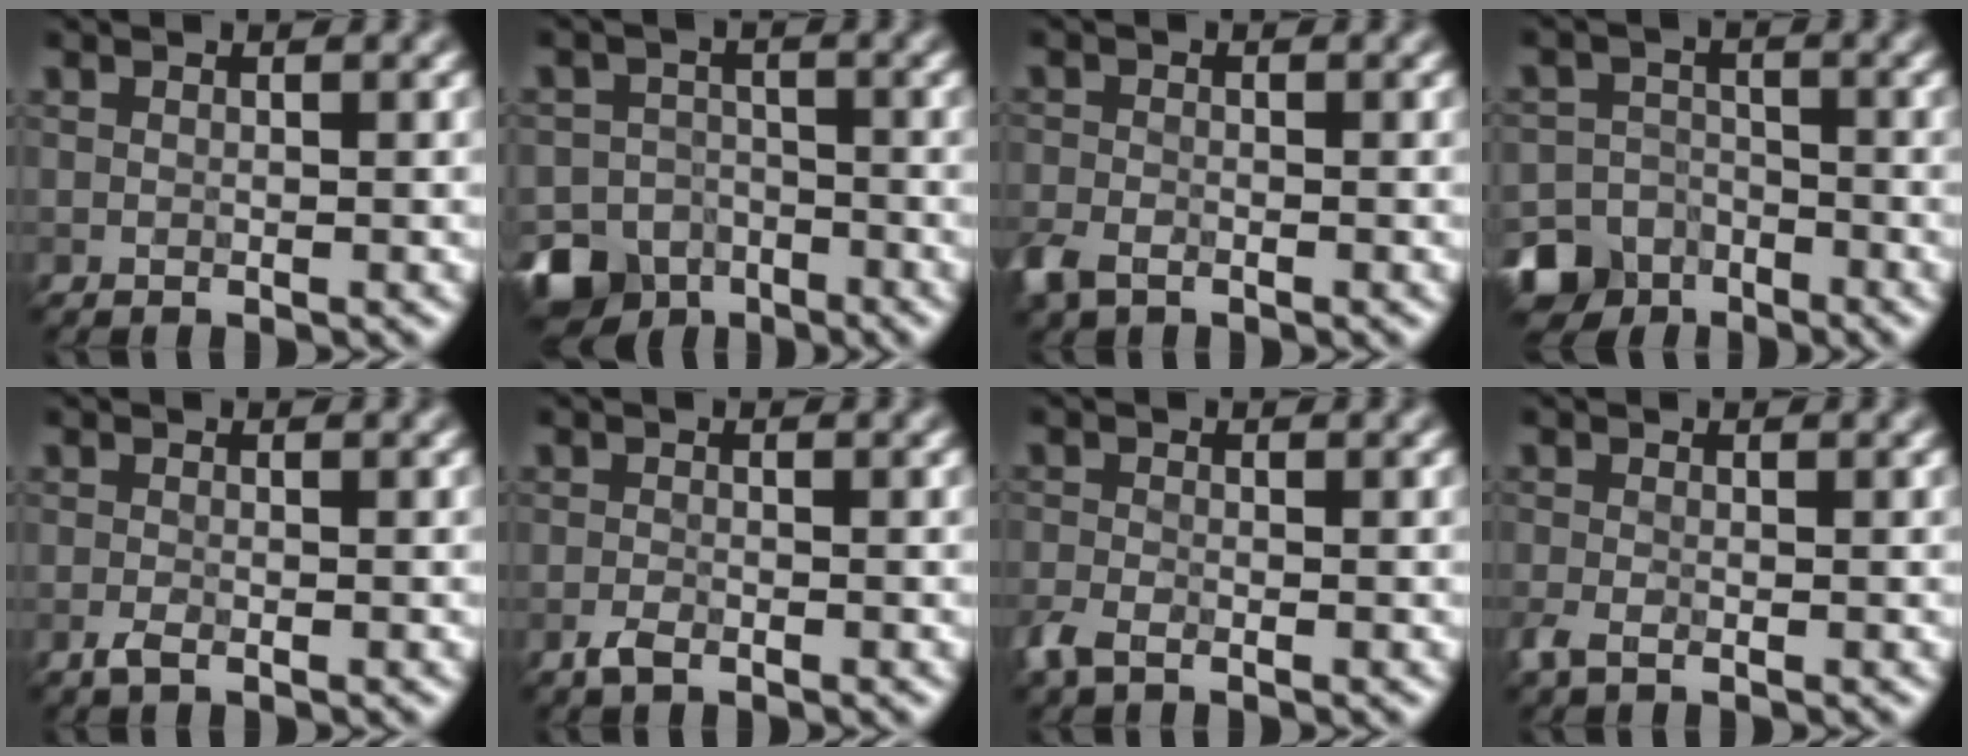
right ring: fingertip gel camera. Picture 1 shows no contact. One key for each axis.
{"total": 8.6, "fx": -6.0, "fy": 5.9, "fz": 2.0, "tx": -0.025, "ty": -0.019, "tz": -0.106}
{"total": 2.8, "fx": -1.8, "fy": 1.6, "fz": 1.4, "tx": -0.033, "ty": -0.007, "tz": -0.046}
{"total": 7.9, "fx": -5.3, "fy": 5.6, "fz": 1.4, "tx": -0.015, "ty": -0.018, "tz": -0.104}
{"total": 1.1, "fx": -0.7, "fy": 0.4, "fz": 0.8, "tx": -0.019, "ty": -0.002, "tz": -0.015}
{"total": 1.4, "fx": -0.9, "fy": 0.6, "fz": 0.8, "tx": -0.017, "ty": -0.001, "tz": -0.020}
{"total": 2.2, "fx": -1.4, "fy": 1.0, "fz": 1.3, "tx": -0.033, "ty": -0.005, "tz": -0.037}
{"total": 1.7, "fx": -0.9, "fy": 0.7, "fz": 1.2, "tx": -0.030, "ty": -0.005, "tz": -0.024}